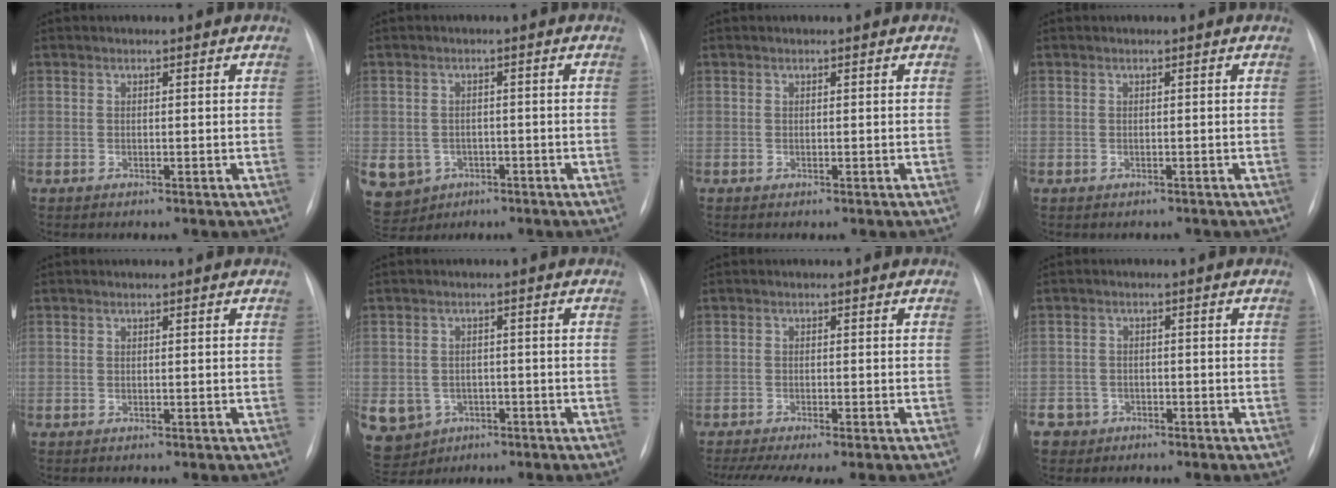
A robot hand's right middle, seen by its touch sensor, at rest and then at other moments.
{"total": 11.0, "force": [-4.4, 9.5, 3.3], "torque": [-0.100, 0.008, -0.053]}
{"total": 0.0}
{"total": 1.2, "force": [-1.1, 0.6, 0.1], "torque": [-0.005, 0.000, -0.013]}
{"total": 0.0}
{"total": 11.1, "force": [-4.6, 9.6, 3.2], "torque": [-0.096, 0.008, -0.055]}
{"total": 9.7, "force": [-8.0, 1.1, 5.5], "torque": [-0.075, -0.006, -0.117]}
{"total": 3.8, "force": [-2.4, 2.9, -0.4], "torque": [0.009, 0.011, -0.042]}